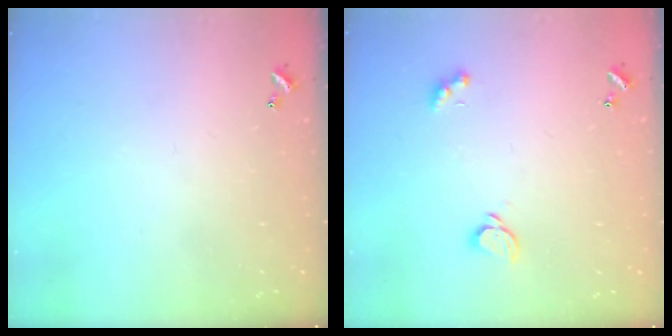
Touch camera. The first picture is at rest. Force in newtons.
{"total": 1.4, "press": 1.4, "slide": 0.3}